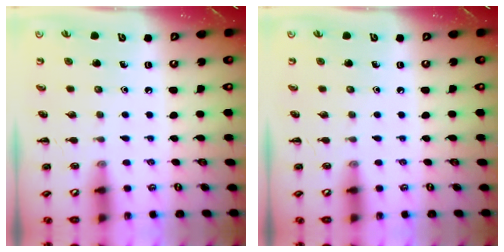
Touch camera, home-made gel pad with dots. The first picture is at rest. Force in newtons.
{"total": 0.0}